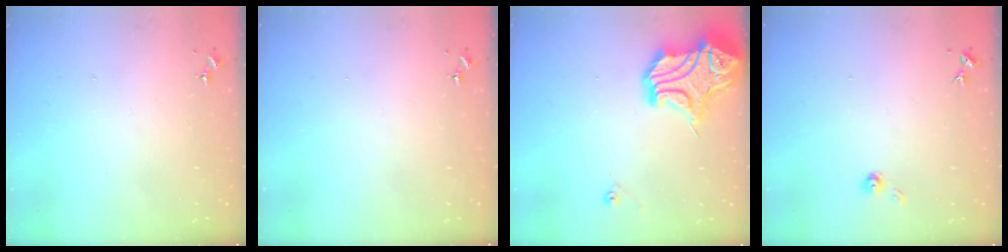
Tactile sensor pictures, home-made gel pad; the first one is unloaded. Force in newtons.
{"total": 0.0}
{"total": 17.4, "press": 17.2, "slide": 2.4}
{"total": 4.1, "press": 4.1, "slide": 0.4}